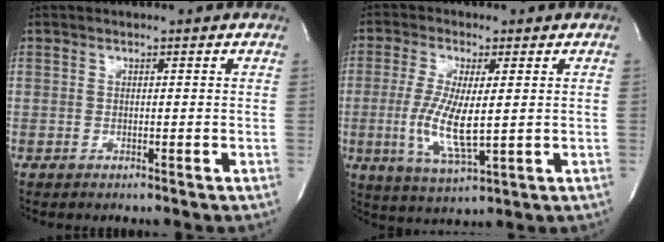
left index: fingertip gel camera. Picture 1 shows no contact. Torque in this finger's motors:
{"motor_torque": [0.56, 0.44, 0.27, 0.06]}